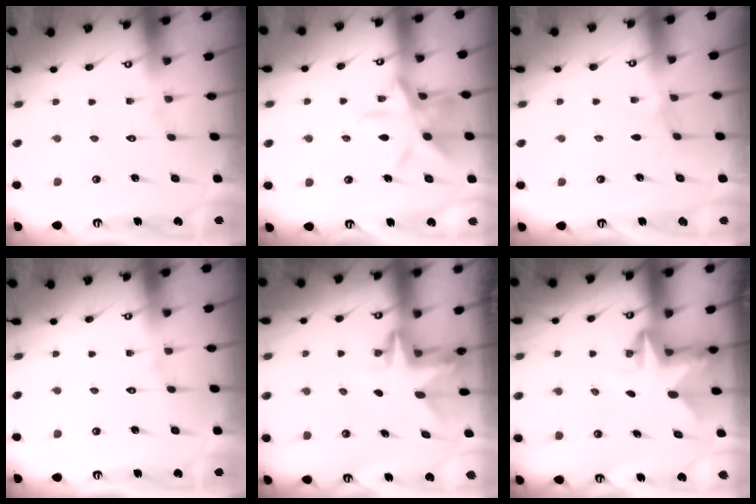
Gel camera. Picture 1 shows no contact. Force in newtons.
{"total": 13.7, "press": 13.7, "slide": 1.0}
{"total": 0.5, "press": 0.5, "slide": 0.2}
{"total": 0.0}
{"total": 3.2, "press": 3.2, "slide": 0.3}
{"total": 2.8, "press": 2.8, "slide": 0.6}